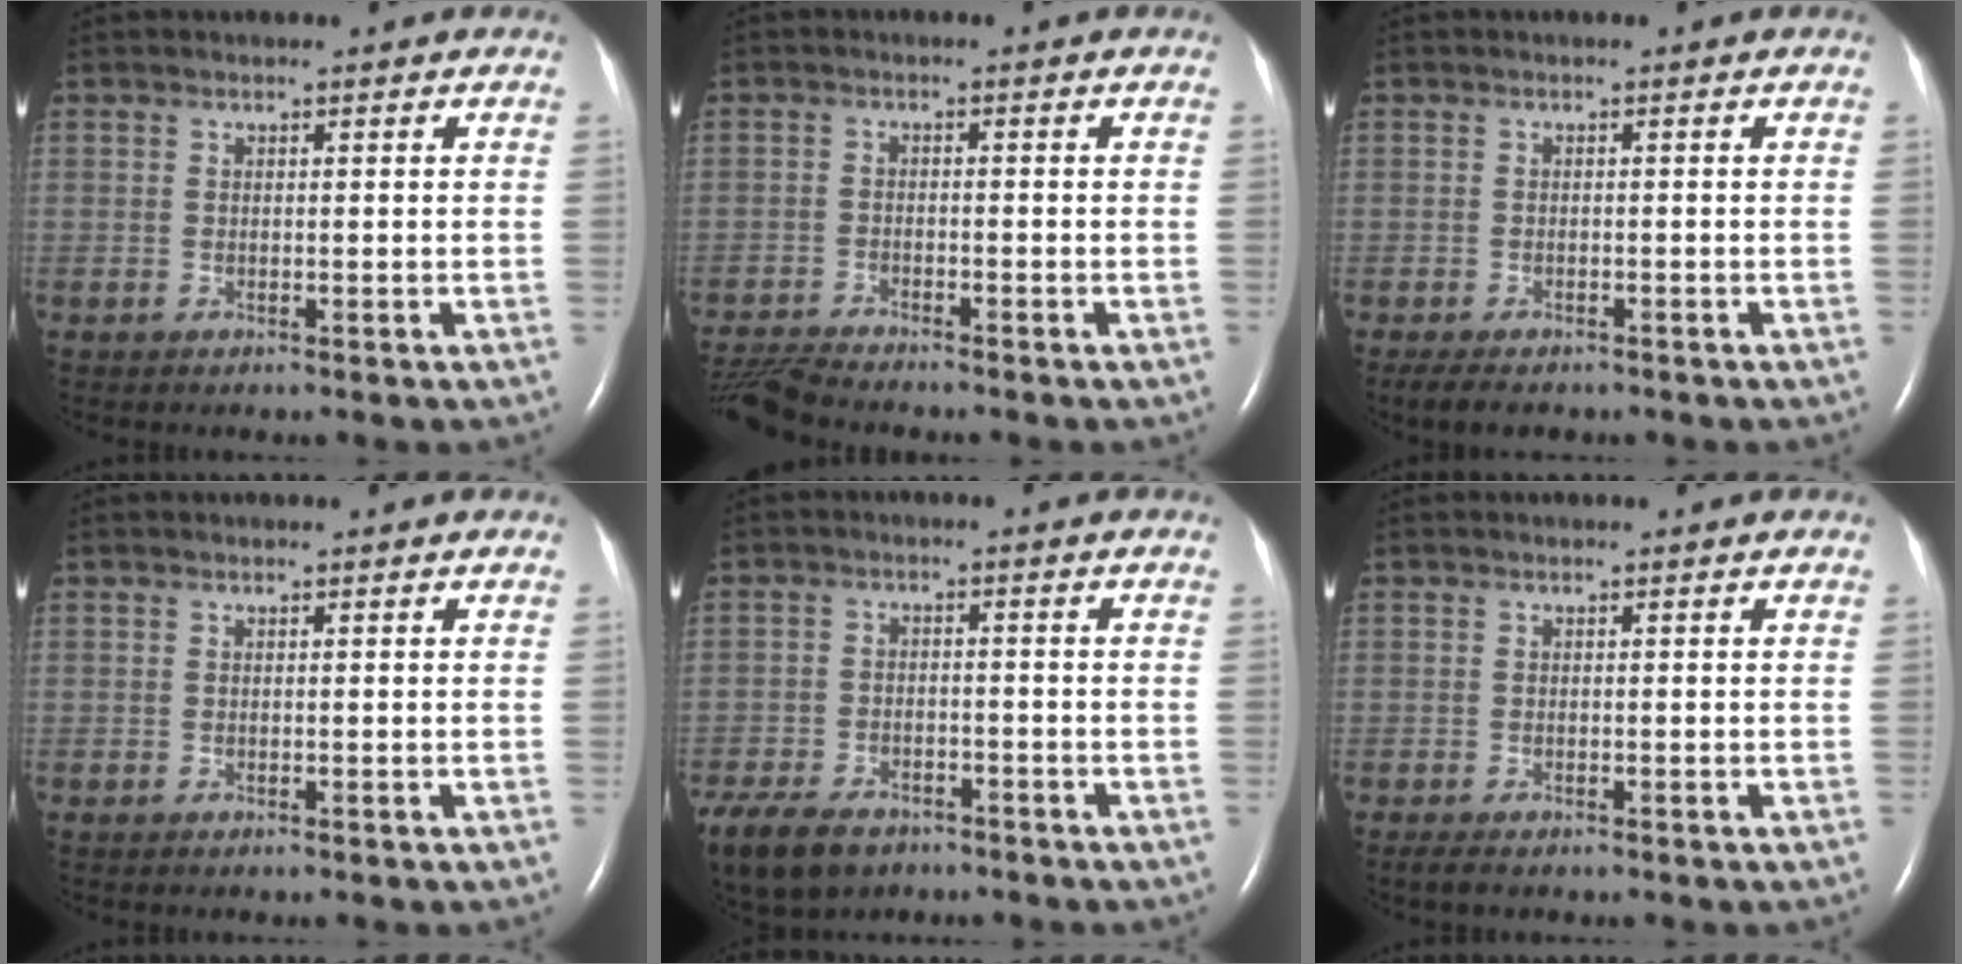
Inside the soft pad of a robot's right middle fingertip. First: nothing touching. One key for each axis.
{"total": 6.4, "fx": -6.2, "fy": -0.3, "fz": 1.6, "tx": -0.033, "ty": -0.020, "tz": -0.112}
{"total": 4.2, "fx": -3.3, "fy": 1.5, "fz": 2.2, "tx": -0.039, "ty": -0.010, "tz": -0.043}
{"total": 0.0}
{"total": 14.6, "fx": -9.8, "fy": 8.5, "fz": 6.8, "tx": -0.195, "ty": -0.029, "tz": -0.149}
{"total": 1.5, "fx": -1.1, "fy": 0.4, "fz": 0.9, "tx": -0.024, "ty": -0.006, "tz": -0.016}